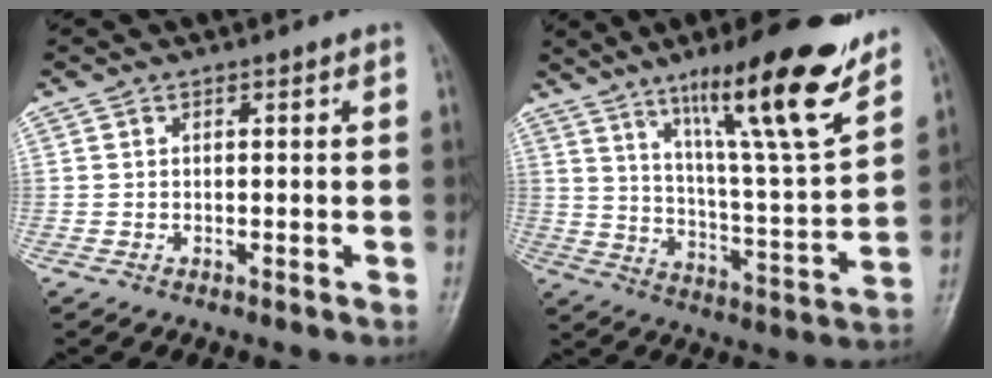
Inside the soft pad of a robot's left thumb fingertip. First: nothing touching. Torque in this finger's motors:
{"motor_torque": [0.46, 0.28, 1.52, -1.25, 0.15]}